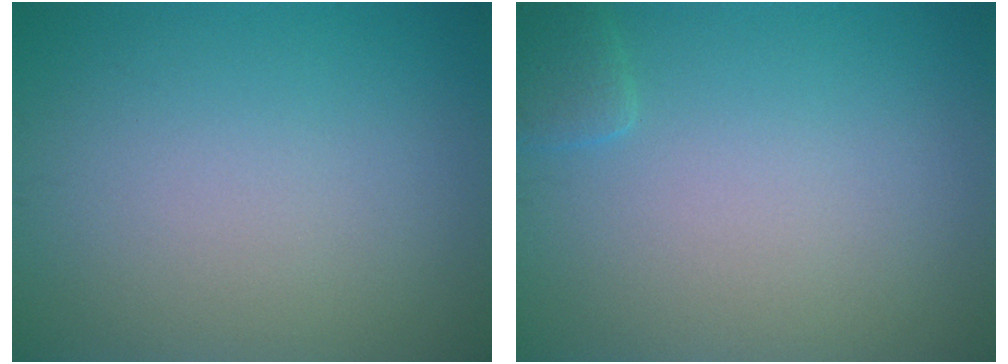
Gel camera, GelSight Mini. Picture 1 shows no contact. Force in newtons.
{"total": 1.3, "press": 1.3, "slide": 0.1}